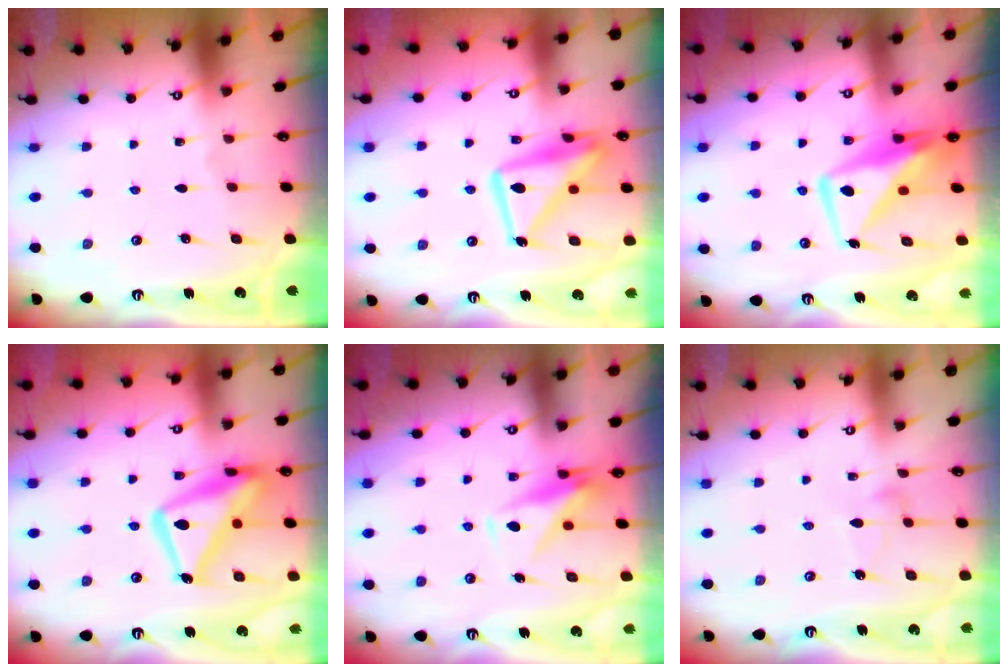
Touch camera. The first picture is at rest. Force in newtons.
{"total": 15.8, "press": 15.8, "slide": 1.5}
{"total": 11.0, "press": 10.9, "slide": 1.5}
{"total": 17.2, "press": 17.1, "slide": 1.5}
{"total": 8.8, "press": 8.6, "slide": 1.7}
{"total": 3.3, "press": 3.3, "slide": 0.2}